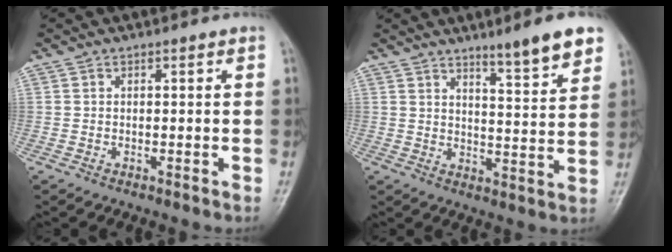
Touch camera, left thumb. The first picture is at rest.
{"total": 9.8, "force": [6.9, 1.2, 6.8], "torque": [-0.088, -0.043, 0.102]}